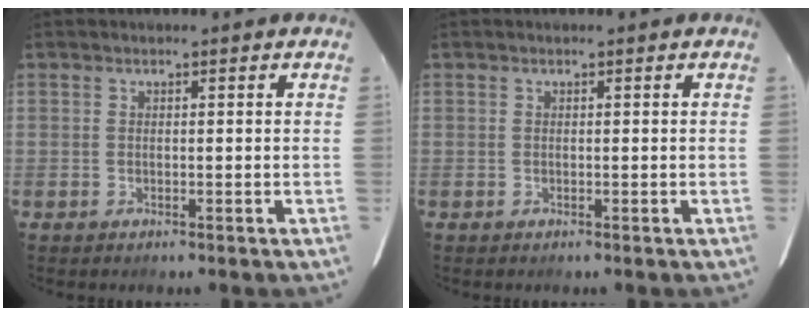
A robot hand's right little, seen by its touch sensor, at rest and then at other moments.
{"total": 0.0}